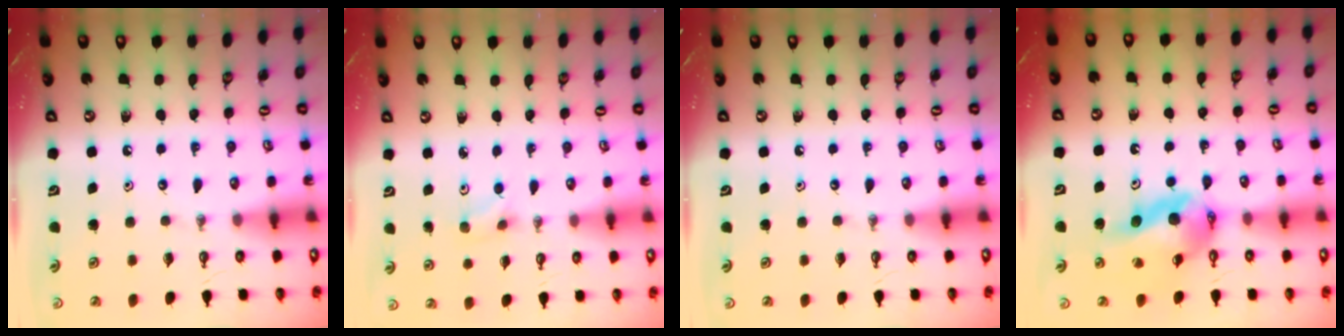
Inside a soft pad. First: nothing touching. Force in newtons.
{"total": 3.6, "press": 3.5, "slide": 0.7}
{"total": 0.0}
{"total": 12.6, "press": 12.5, "slide": 1.6}